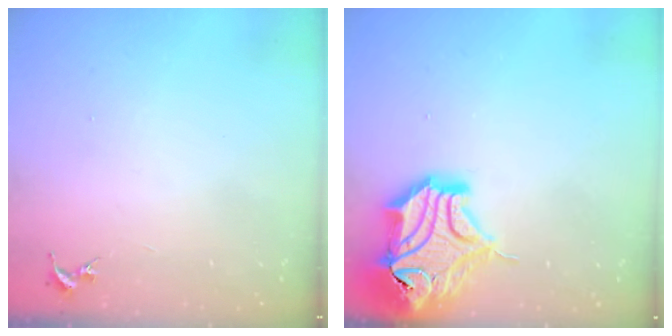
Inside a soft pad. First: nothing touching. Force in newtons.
{"total": 20.0, "press": 19.8, "slide": 2.7}